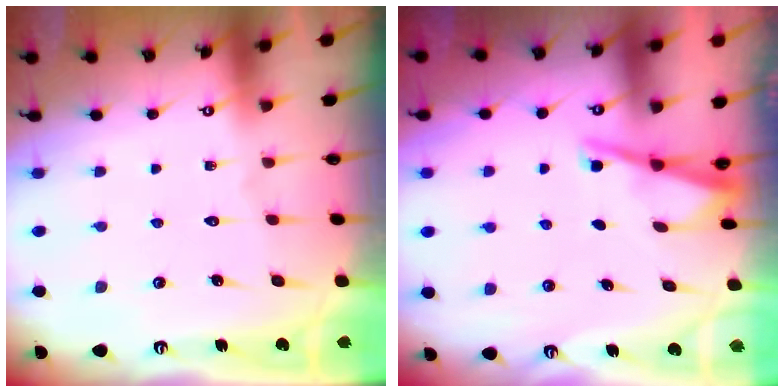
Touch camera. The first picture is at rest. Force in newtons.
{"total": 2.9, "press": 2.9, "slide": 0.2}